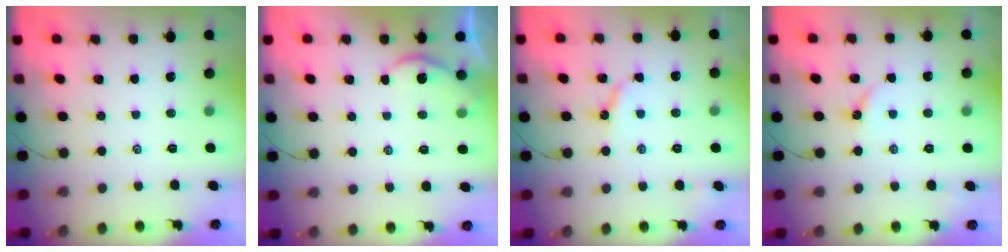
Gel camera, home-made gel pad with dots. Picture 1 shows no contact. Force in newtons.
{"total": 1.2, "press": 1.1, "slide": 0.1}
{"total": 4.5, "press": 4.5, "slide": 0.2}
{"total": 2.6, "press": 2.6, "slide": 0.4}